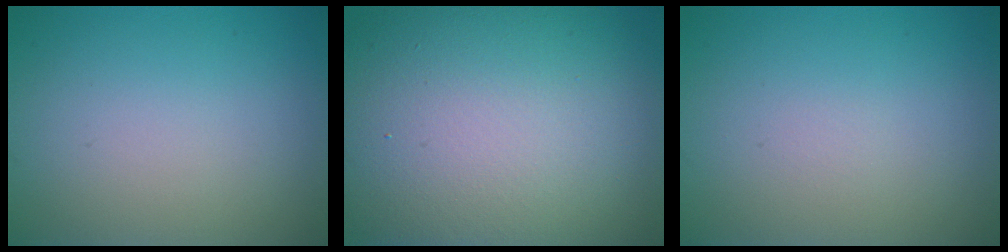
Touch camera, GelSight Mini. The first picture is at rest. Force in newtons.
{"total": 19.0, "press": 19.0, "slide": 0.7}
{"total": 0.0}